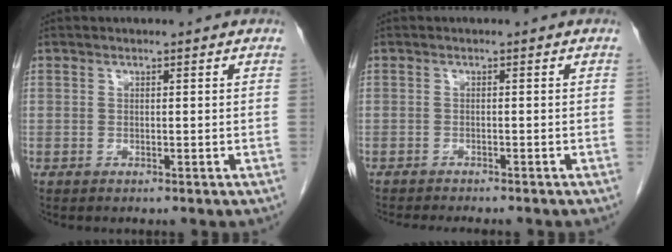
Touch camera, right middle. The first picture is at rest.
{"total": 5.8, "force": [-5.3, 0.7, 2.4], "torque": [-0.025, -0.011, -0.075]}